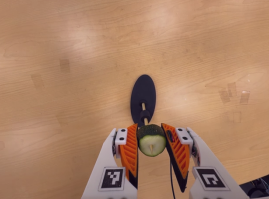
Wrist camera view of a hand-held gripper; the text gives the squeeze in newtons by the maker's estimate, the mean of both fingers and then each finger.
{"total": 9.3, "left": 8.3, "right": 10.3}